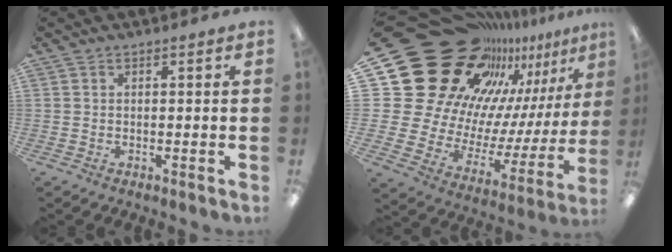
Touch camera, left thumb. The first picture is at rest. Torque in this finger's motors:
{"motor_torque": [0.98, 2.23, 1.25, -1.52, 0.18]}